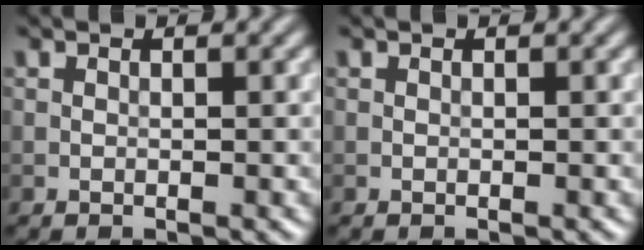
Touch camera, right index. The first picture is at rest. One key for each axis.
{"total": 0.0}